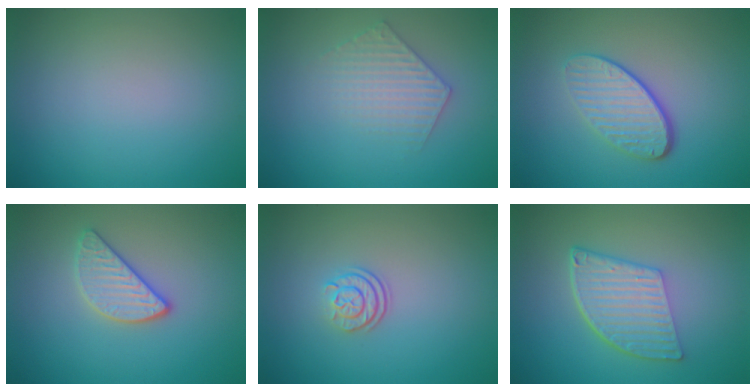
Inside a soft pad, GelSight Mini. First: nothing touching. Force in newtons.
{"total": 2.9, "press": 2.9, "slide": 0.5}
{"total": 4.1, "press": 3.0, "slide": 2.7}
{"total": 2.8, "press": 2.7, "slide": 0.9}
{"total": 2.3, "press": 1.7, "slide": 1.6}
{"total": 6.1, "press": 4.1, "slide": 4.5}